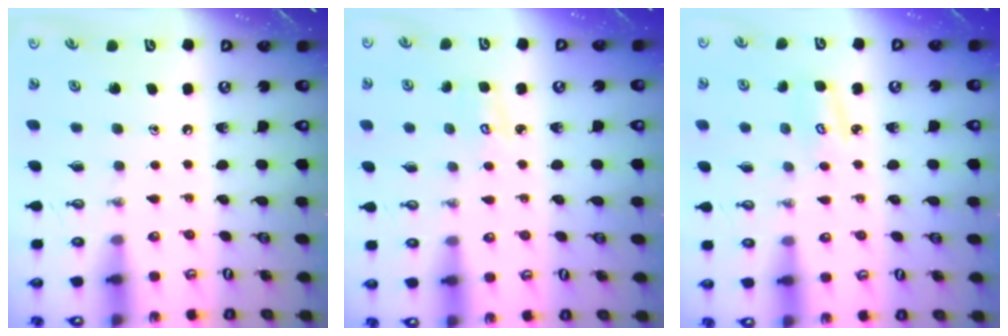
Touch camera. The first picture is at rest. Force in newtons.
{"total": 2.3, "press": 2.3, "slide": 0.2}
{"total": 3.5, "press": 3.5, "slide": 0.4}